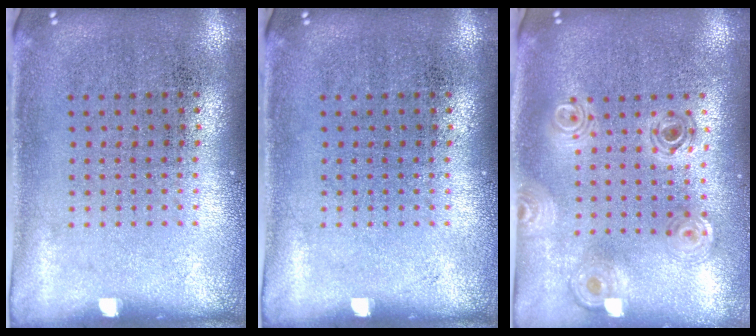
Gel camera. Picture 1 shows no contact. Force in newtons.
{"total": 0.0}
{"total": 0.9, "press": 0.9, "slide": 0.2}